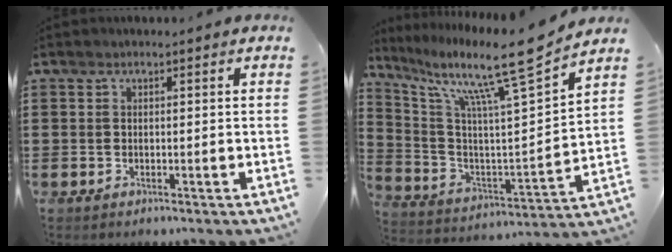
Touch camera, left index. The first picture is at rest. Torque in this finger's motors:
{"motor_torque": [2.14, 0.00, 0.46, 0.21]}